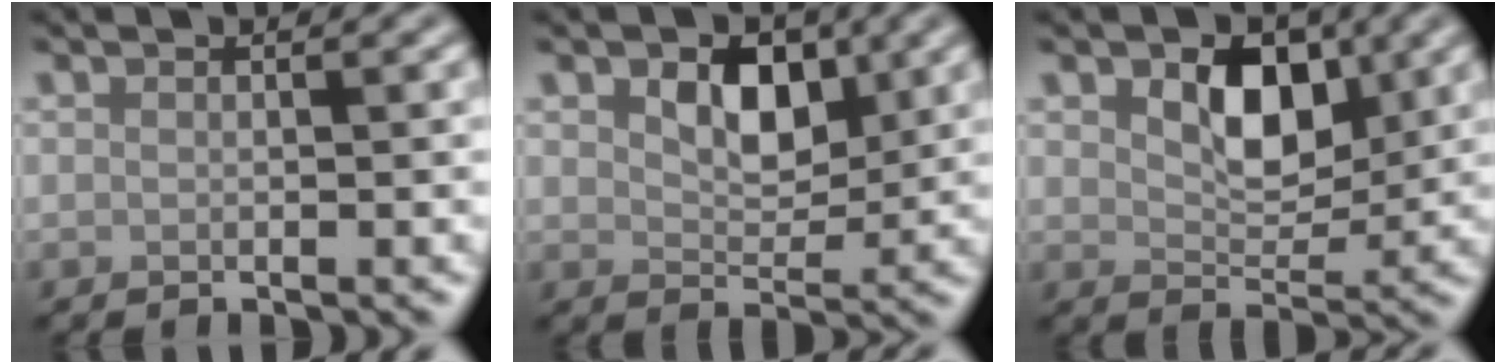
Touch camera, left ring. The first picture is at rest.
{"total": 4.3, "force": [1.5, 2.7, 3.0], "torque": [-0.054, -0.003, 0.020]}
{"total": 5.0, "force": [1.7, 3.1, 3.5], "torque": [-0.062, -0.005, 0.023]}